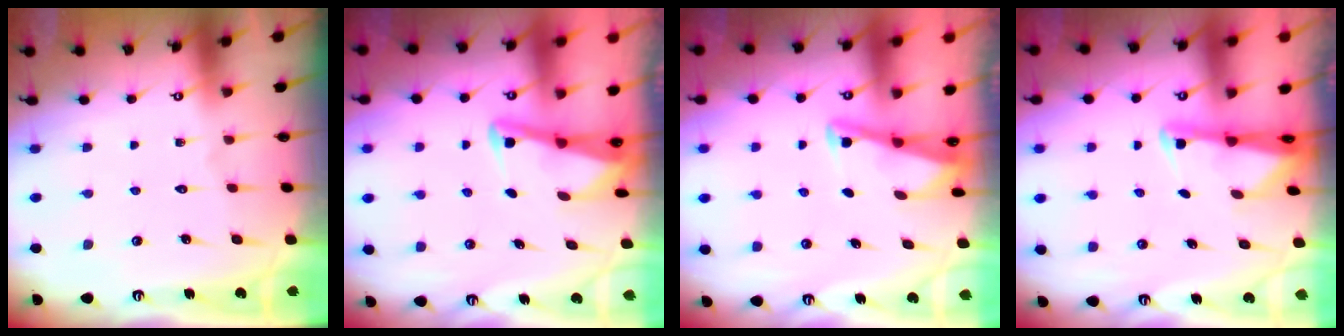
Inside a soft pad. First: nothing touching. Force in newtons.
{"total": 3.0, "press": 3.0, "slide": 0.4}
{"total": 2.9, "press": 2.9, "slide": 0.3}
{"total": 2.1, "press": 2.1, "slide": 0.4}